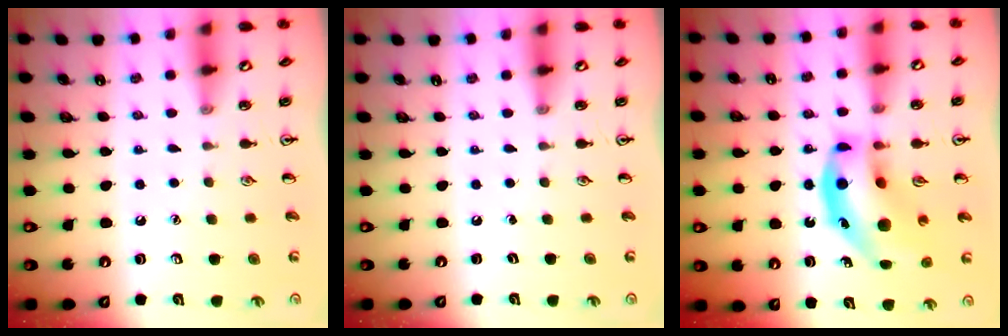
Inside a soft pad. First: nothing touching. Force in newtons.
{"total": 0.0}
{"total": 16.2, "press": 15.5, "slide": 4.7}